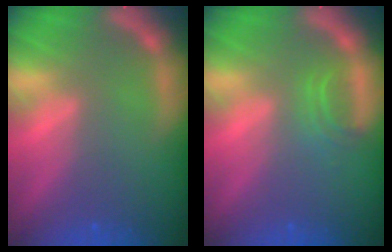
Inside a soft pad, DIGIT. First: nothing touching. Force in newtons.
{"total": 1.9}